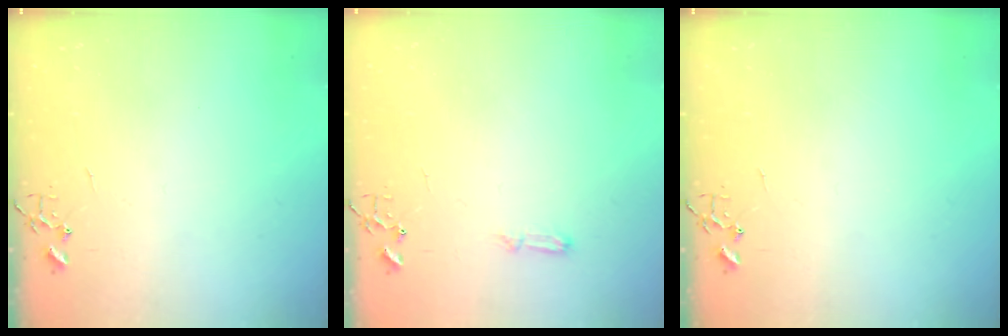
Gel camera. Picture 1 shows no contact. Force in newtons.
{"total": 4.8, "press": 4.8, "slide": 0.5}
{"total": 0.0}